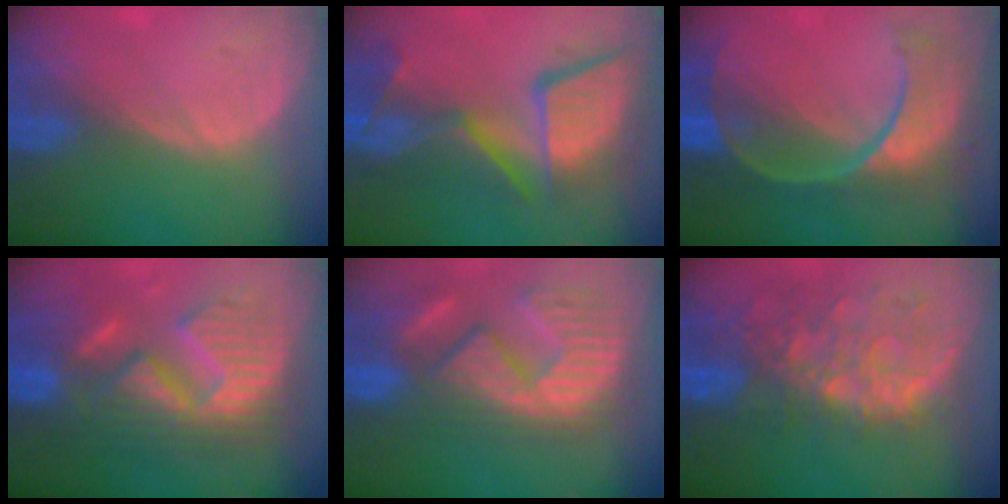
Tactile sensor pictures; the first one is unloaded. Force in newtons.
{"total": 13.6, "press": 11.2, "slide": 7.8}
{"total": 11.2, "press": 9.4, "slide": 6.1}
{"total": 12.7, "press": 12.7, "slide": 1.3}
{"total": 13.2, "press": 12.1, "slide": 5.4}
{"total": 11.4, "press": 9.7, "slide": 5.9}